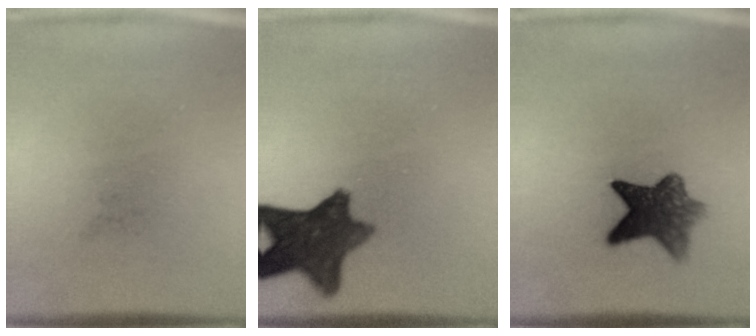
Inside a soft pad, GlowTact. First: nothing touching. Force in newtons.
{"total": 10.8}
{"total": 7.7}